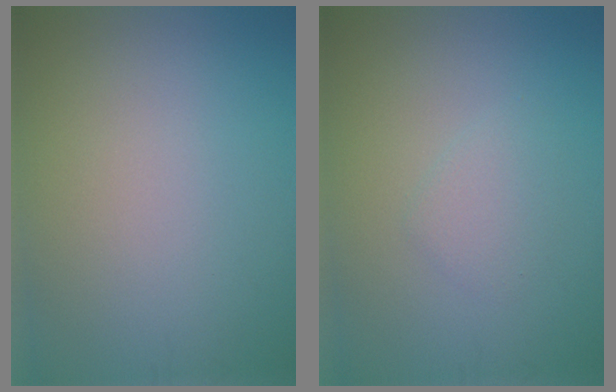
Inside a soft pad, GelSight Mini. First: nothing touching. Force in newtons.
{"total": 1.4, "press": 1.4, "slide": 0.1}